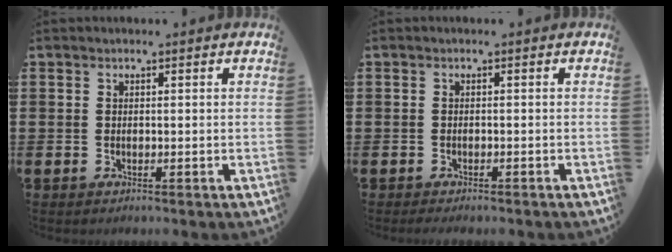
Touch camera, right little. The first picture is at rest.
{"total": 0.6, "force": [-0.5, 0.1, 0.3], "torque": [-0.005, -0.002, -0.010]}